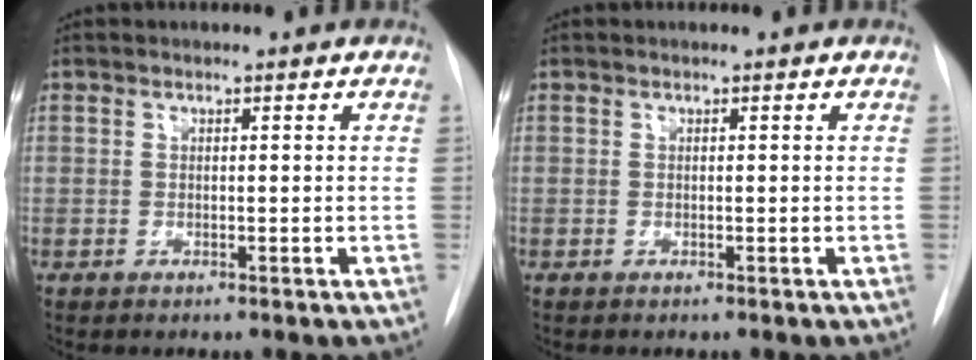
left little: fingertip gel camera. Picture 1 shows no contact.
{"total": 0.0}